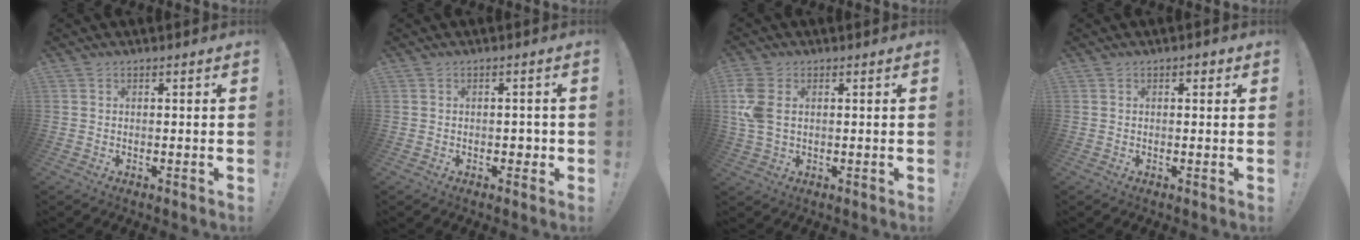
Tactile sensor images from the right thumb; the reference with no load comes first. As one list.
[{"total": 2.5, "force": [-0.7, 1.9, 1.4], "torque": [-0.012, 0.005, -0.014]}, {"total": 7.0, "force": [1.6, 4.4, 5.1], "torque": [-0.114, -0.004, 0.029]}, {"total": 1.1, "force": [0.3, 0.8, 0.7], "torque": [-0.005, 0.001, 0.003]}]